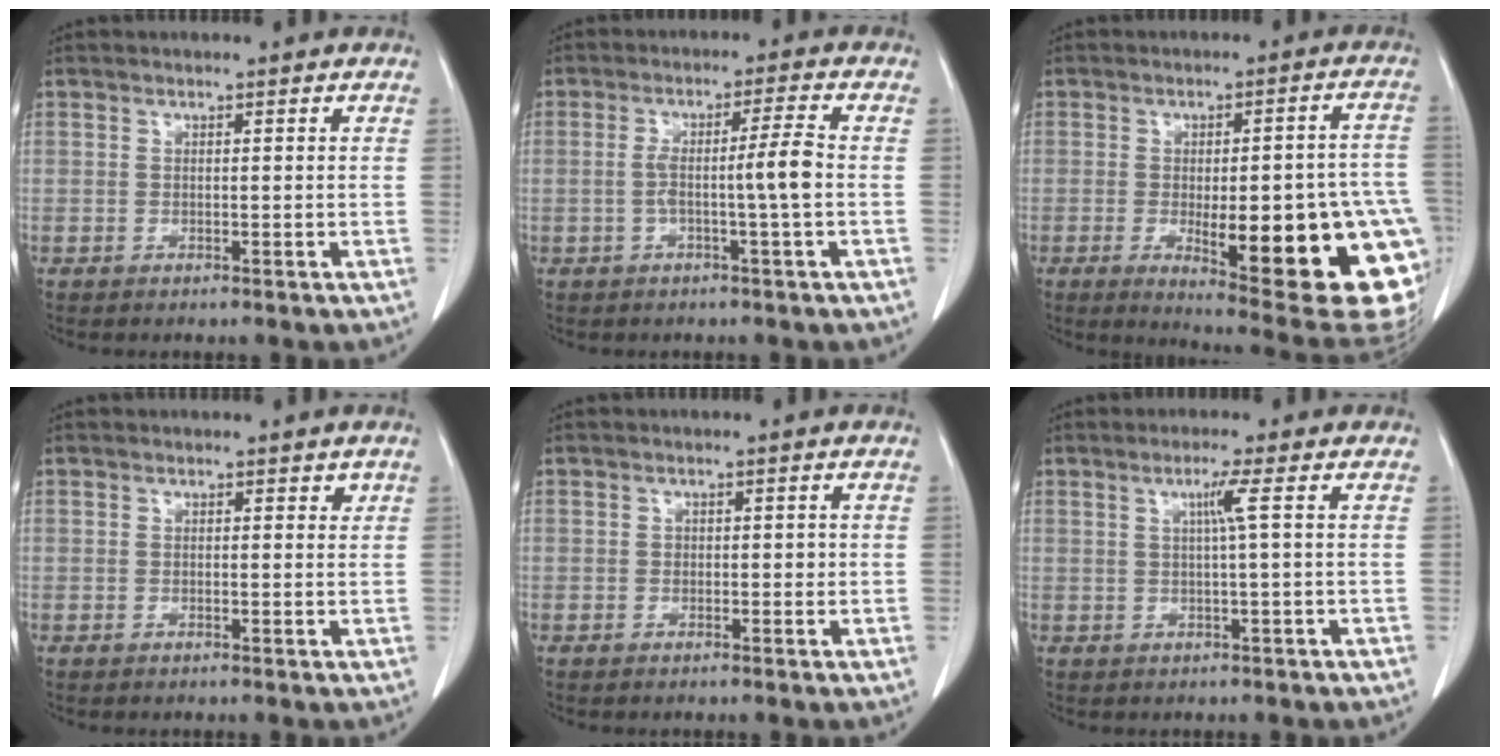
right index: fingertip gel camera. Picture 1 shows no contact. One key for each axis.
{"total": 5.4, "fx": -0.9, "fy": -0.9, "fz": 5.2, "tx": -0.091, "ty": 0.011, "tz": -0.015}
{"total": 23.6, "fx": -6.6, "fy": 4.9, "fz": 22.0, "tx": -0.182, "ty": 0.003, "tz": -0.064}
{"total": 1.1, "fx": 0.8, "fy": 0.6, "fz": 0.4, "tx": 0.003, "ty": -0.005, "tz": 0.006}
{"total": 1.2, "fx": 0.0, "fy": 0.9, "fz": 0.8, "tx": -0.010, "ty": 0.005, "tz": 0.000}
{"total": 2.9, "fx": 0.8, "fy": -0.9, "fz": 2.6, "tx": -0.050, "ty": -0.001, "tz": 0.015}